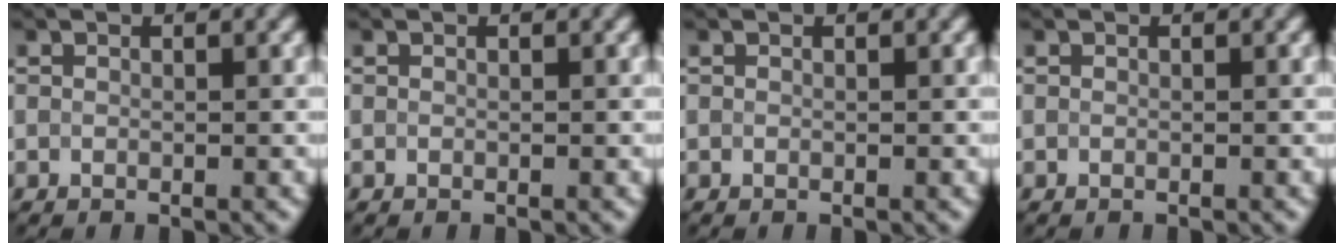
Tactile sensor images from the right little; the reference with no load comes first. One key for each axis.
{"total": 0.0}
{"total": 0.0}
{"total": 0.0}